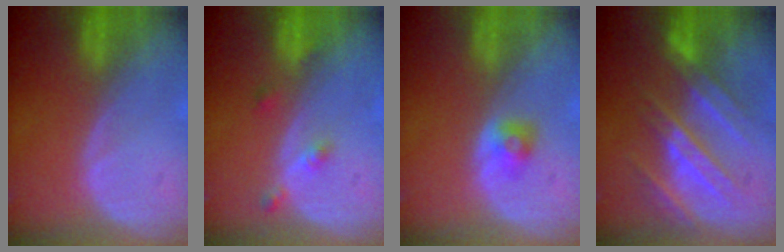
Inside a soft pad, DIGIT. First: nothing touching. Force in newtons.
{"total": 2.7, "press": 2.3, "slide": 1.5}
{"total": 2.0, "press": 2.0, "slide": 0.3}
{"total": 8.1, "press": 8.0, "slide": 0.6}